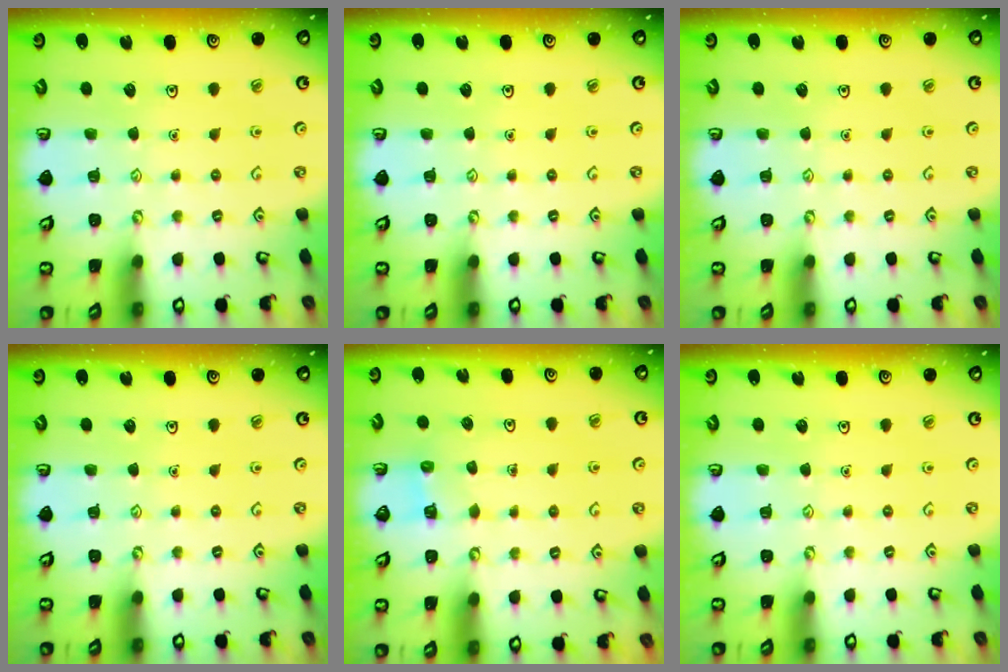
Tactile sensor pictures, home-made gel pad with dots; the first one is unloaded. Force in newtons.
{"total": 0.0}
{"total": 0.0}
{"total": 0.0}
{"total": 2.5, "press": 2.5, "slide": 0.1}
{"total": 0.0}